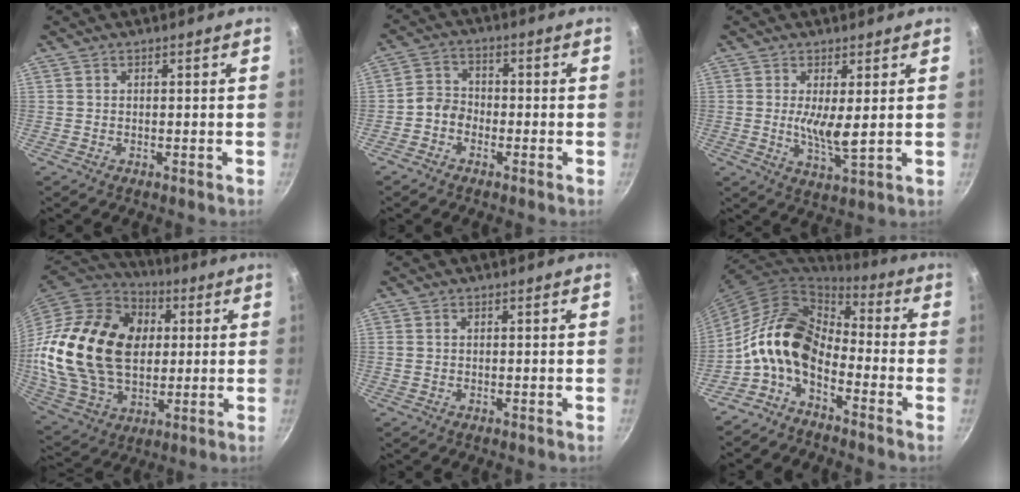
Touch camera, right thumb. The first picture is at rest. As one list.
[{"total": 4.0, "force": [-2.0, 3.1, 1.6], "torque": [-0.016, 0.027, -0.049]}, {"total": 5.7, "force": [0.9, 1.3, 5.5], "torque": [-0.103, -0.026, 0.019]}, {"total": 29.2, "force": [4.2, 20.1, 20.8], "torque": [-0.360, 0.009, 0.082]}, {"total": 0.7, "force": [0.1, 0.6, 0.4], "torque": [-0.007, 0.003, 0.001]}, {"total": 13.1, "force": [-4.1, 8.1, 9.4], "torque": [-0.154, 0.052, -0.103]}]